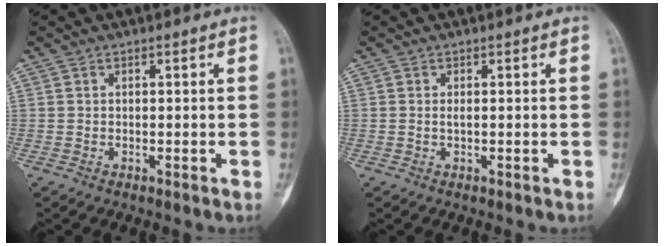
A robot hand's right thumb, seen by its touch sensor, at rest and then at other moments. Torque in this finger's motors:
{"motor_torque": [0.26, 0.06, 0.49, 0.14, 0.03]}